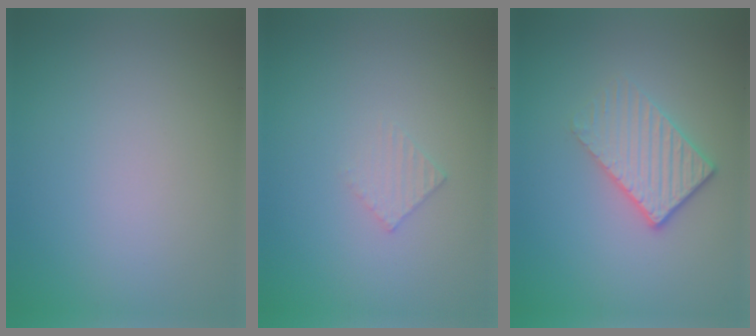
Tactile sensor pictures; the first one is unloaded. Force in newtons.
{"total": 1.1, "press": 1.1, "slide": 0.0}
{"total": 3.2, "press": 2.8, "slide": 1.5}